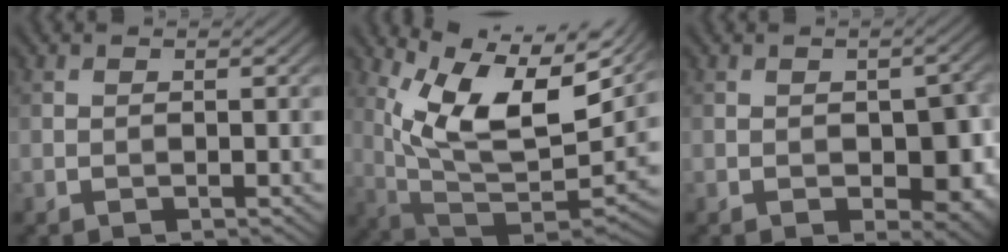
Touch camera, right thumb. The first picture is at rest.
{"total": 14.5, "force": [6.2, 6.2, 11.5], "torque": [-0.229, -0.009, 0.120]}
{"total": 6.0, "force": [-0.9, 3.5, 4.7], "torque": [-0.067, -0.018, -0.006]}